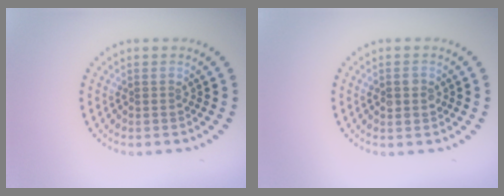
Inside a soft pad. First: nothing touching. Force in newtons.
{"total": 1.9, "press": 1.9, "slide": 0.1}